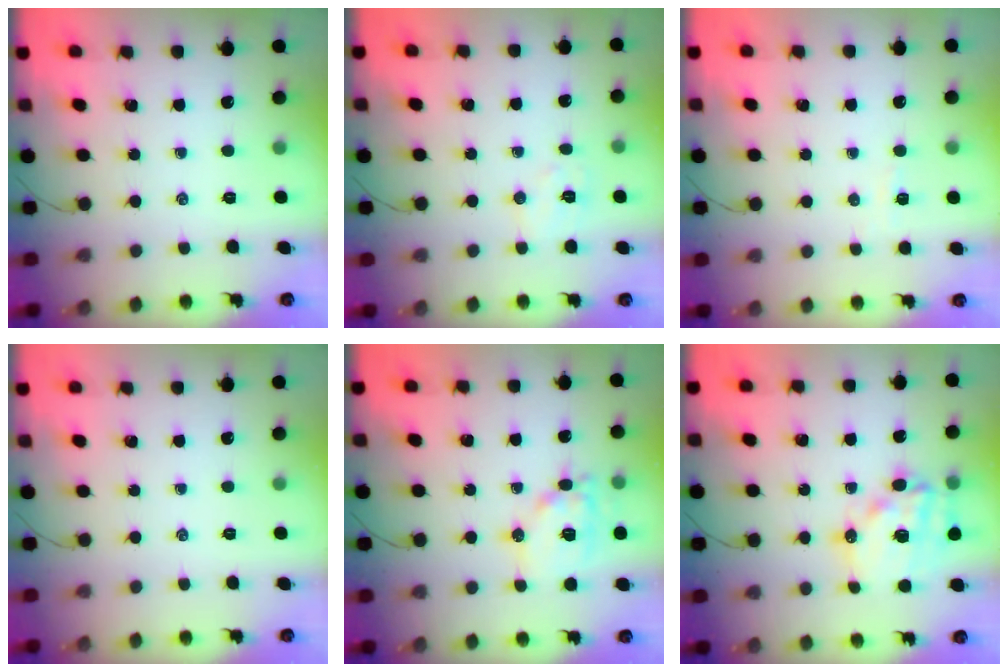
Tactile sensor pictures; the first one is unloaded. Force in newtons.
{"total": 5.6, "press": 5.5, "slide": 1.1}
{"total": 2.4, "press": 2.3, "slide": 0.6}
{"total": 0.0}
{"total": 12.8, "press": 12.8, "slide": 1.4}
{"total": 16.3, "press": 15.9, "slide": 3.7}